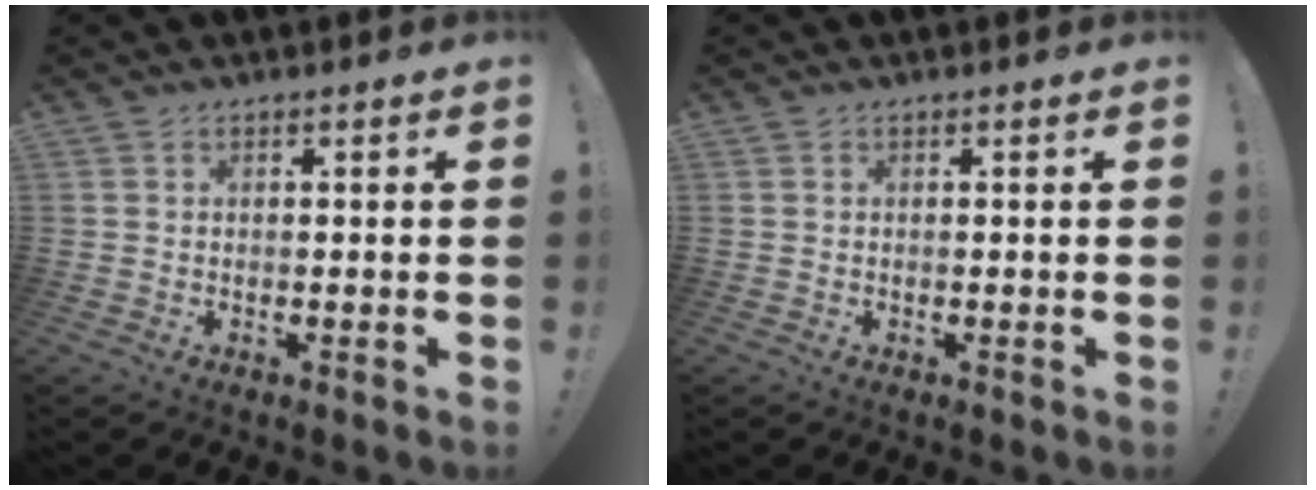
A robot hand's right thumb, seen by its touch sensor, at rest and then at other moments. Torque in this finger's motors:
{"motor_torque": [-0.08, 0.08, 0.00, 0.00, 0.00]}